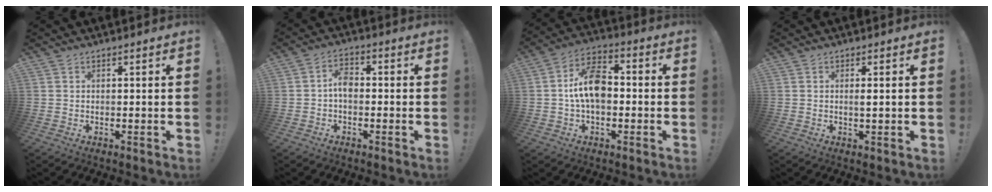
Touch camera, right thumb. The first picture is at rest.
{"total": 5.3, "force": [-0.7, 3.1, 4.2], "torque": [-0.079, 0.010, -0.014]}
{"total": 12.3, "force": [-0.7, 7.4, 9.9], "torque": [-0.169, 0.015, -0.013]}
{"total": 1.6, "force": [0.2, 0.0, 1.6], "torque": [-0.022, -0.007, 0.001]}